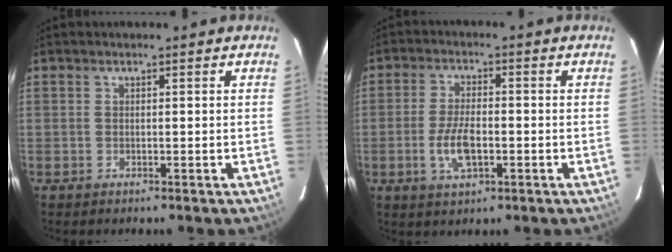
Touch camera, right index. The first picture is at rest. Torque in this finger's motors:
{"motor_torque": [1.13, -0.16, 0.61, 0.11]}